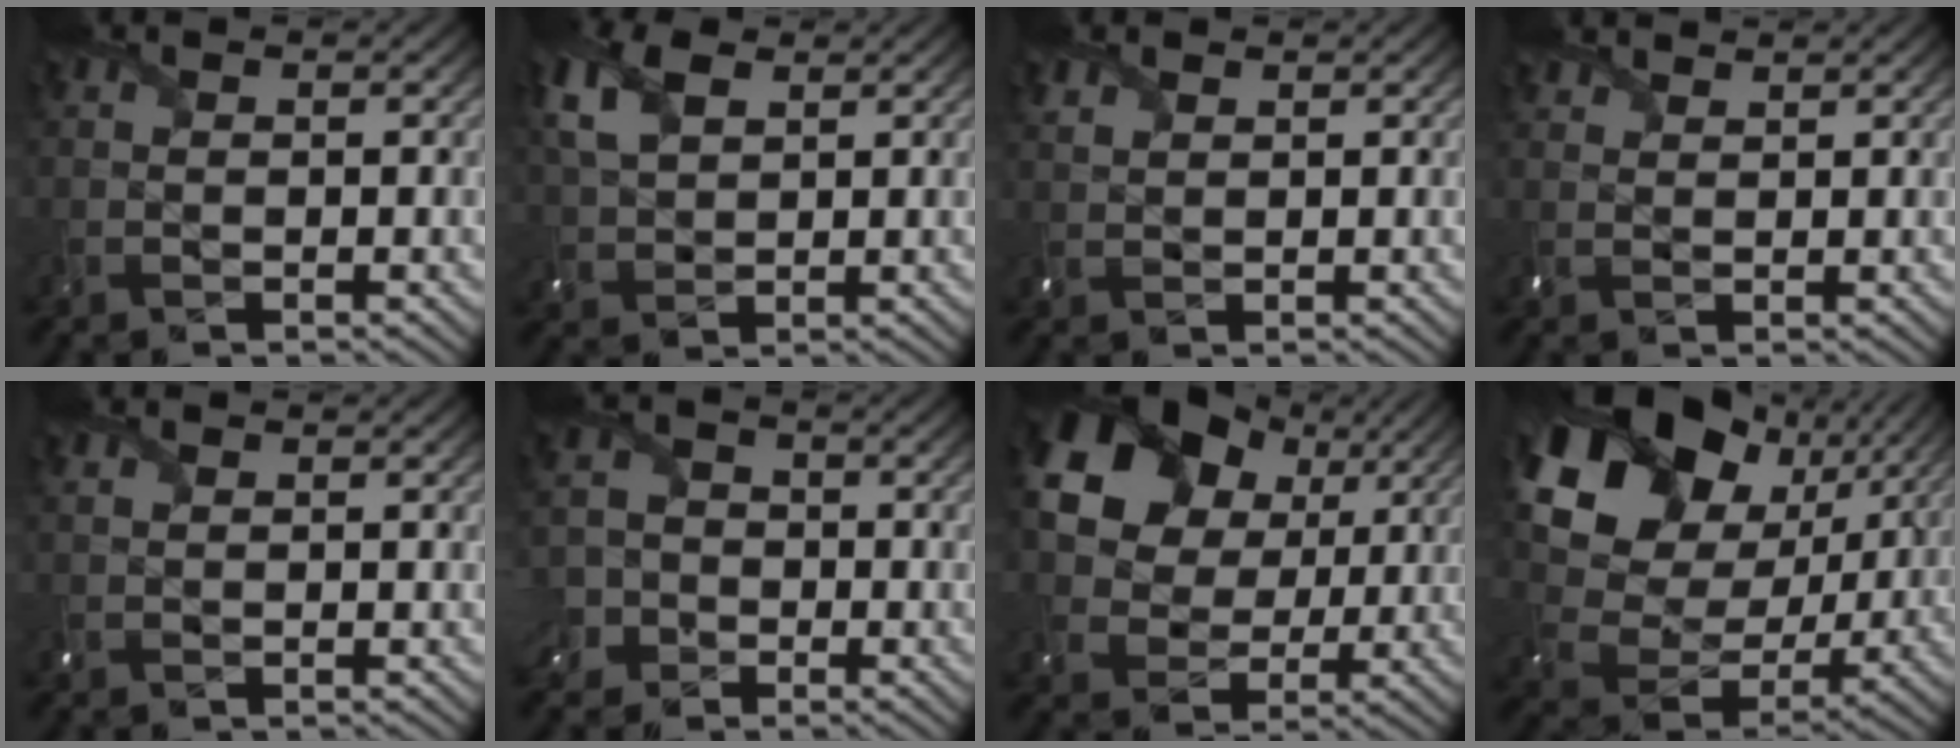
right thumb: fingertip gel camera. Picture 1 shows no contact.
{"total": 7.1, "force": [3.4, 4.1, 4.7], "torque": [-0.139, 0.016, 0.068]}
{"total": 1.8, "force": [1.4, 0.9, 0.7], "torque": [-0.024, 0.003, 0.033]}
{"total": 2.5, "force": [2.2, 0.7, 0.7], "torque": [-0.024, 0.003, 0.045]}
{"total": 1.1, "force": [0.8, 0.5, 0.5], "torque": [-0.018, 0.003, 0.018]}
{"total": 5.8, "force": [-2.6, 4.9, 1.6], "torque": [-0.040, -0.007, -0.064]}
{"total": 18.4, "force": [8.2, 13.9, 8.7], "torque": [-0.242, 0.065, 0.161]}
{"total": 20.1, "force": [8.7, 14.7, 10.5], "torque": [-0.268, 0.036, 0.183]}